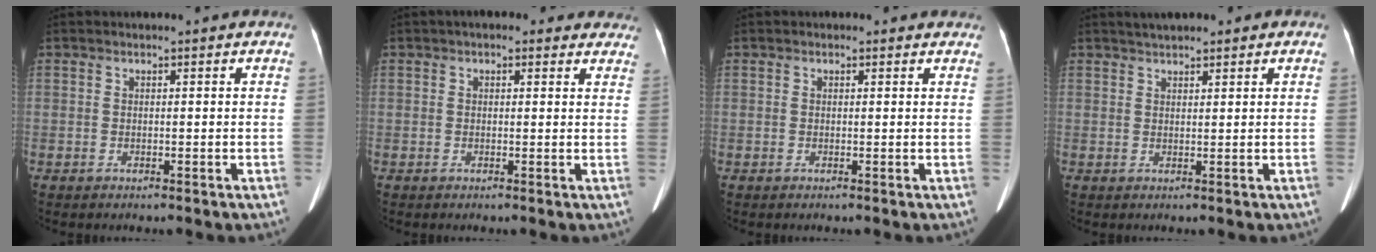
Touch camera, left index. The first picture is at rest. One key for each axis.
{"total": 6.8, "fx": 5.4, "fy": 2.9, "fz": 3.0, "tx": -0.014, "ty": 0.019, "tz": 0.050}
{"total": 1.2, "fx": 0.9, "fy": 0.7, "fz": 0.3, "tx": -0.003, "ty": 0.002, "tz": -0.001}
{"total": 3.2, "fx": 2.6, "fy": 1.0, "fz": 1.7, "tx": -0.027, "ty": 0.020, "tz": 0.041}